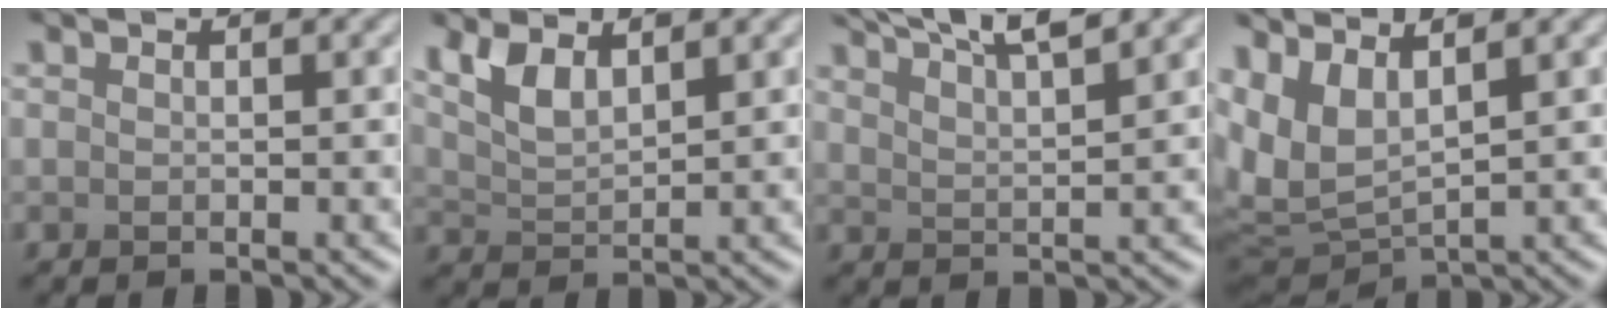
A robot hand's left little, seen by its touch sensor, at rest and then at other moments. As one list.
[{"total": 3.5, "force": [2.3, 1.3, 2.3], "torque": [-0.054, 0.000, 0.048]}, {"total": 7.5, "force": [6.0, 1.5, 4.2], "torque": [-0.046, 0.022, 0.065]}, {"total": 5.9, "force": [2.4, 2.7, 4.6], "torque": [-0.117, 0.001, 0.051]}]